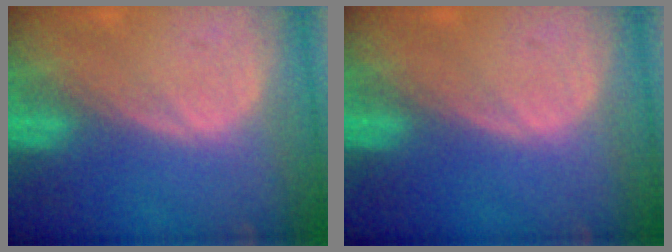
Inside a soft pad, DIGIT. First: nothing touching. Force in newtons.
{"total": 0.0}